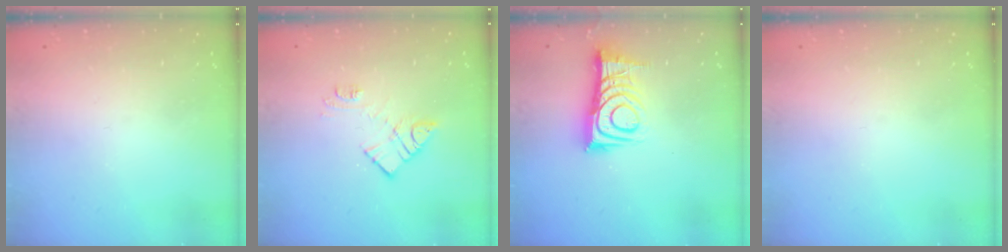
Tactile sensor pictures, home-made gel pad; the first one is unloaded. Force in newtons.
{"total": 10.1, "press": 10.1, "slide": 0.6}
{"total": 12.2, "press": 12.1, "slide": 0.9}
{"total": 0.0}